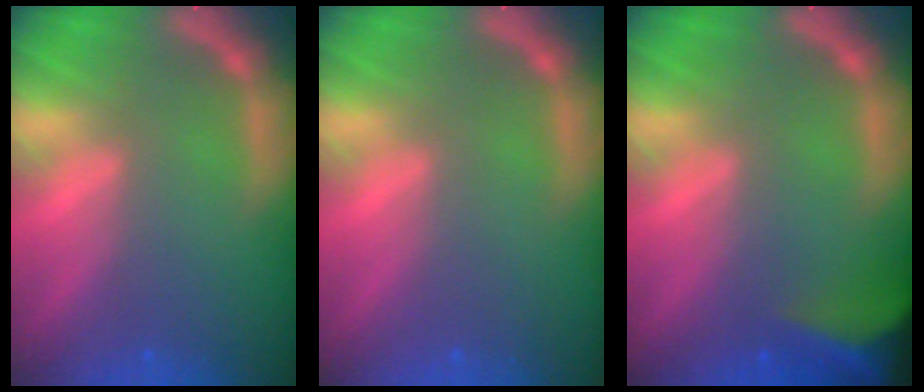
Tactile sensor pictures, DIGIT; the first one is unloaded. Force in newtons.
{"total": 0.0}
{"total": 9.5}